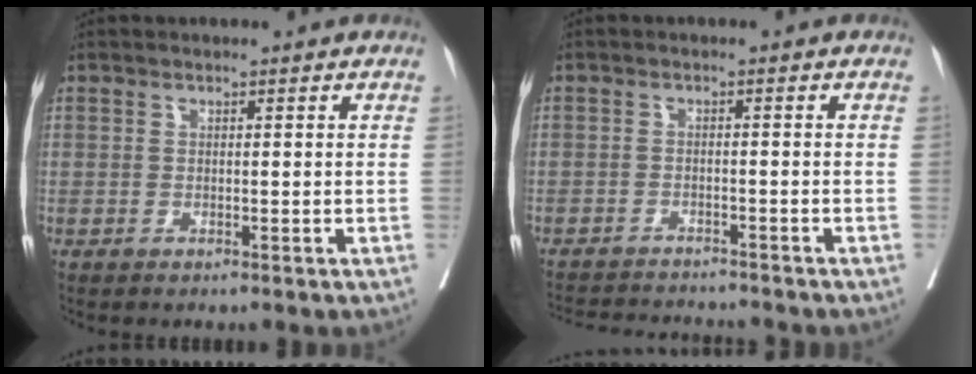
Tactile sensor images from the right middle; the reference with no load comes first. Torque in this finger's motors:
{"motor_torque": [0.96, -1.18, 0.26, 0.07]}